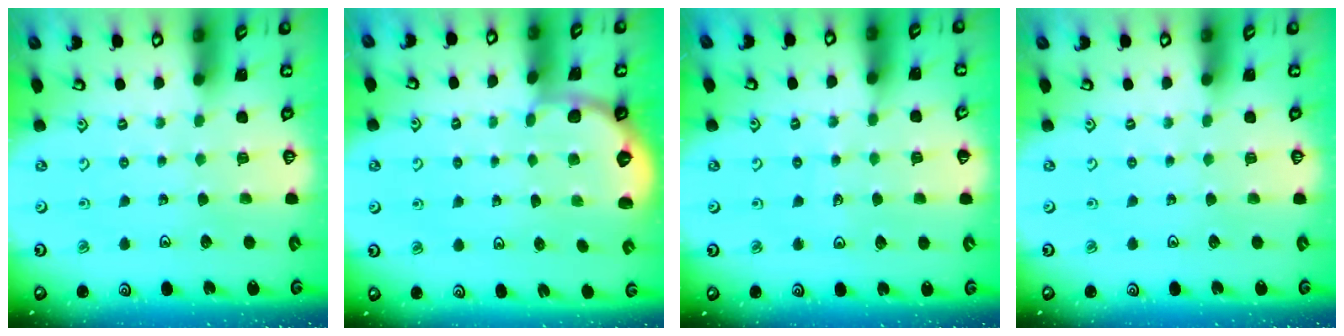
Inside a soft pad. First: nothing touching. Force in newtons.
{"total": 1.8, "press": 1.7, "slide": 0.1}
{"total": 5.4, "press": 5.4, "slide": 0.6}
{"total": 0.0}